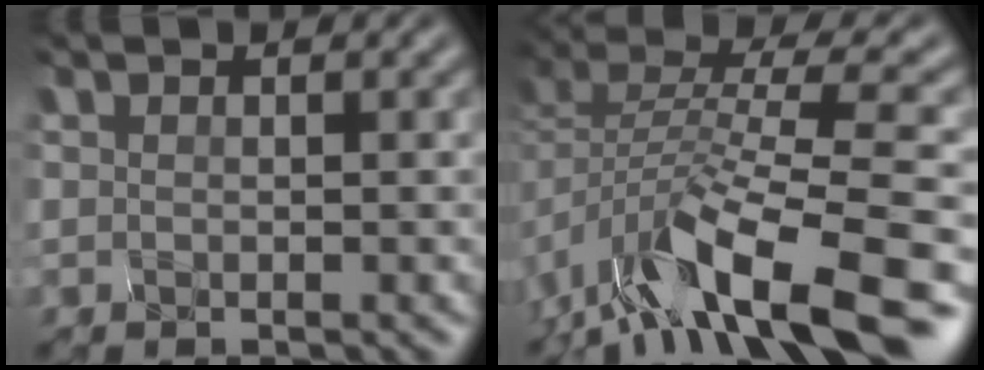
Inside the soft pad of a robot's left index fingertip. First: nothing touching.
{"total": 11.9, "force": [-7.5, 3.8, 8.3], "torque": [-0.166, 0.016, -0.128]}